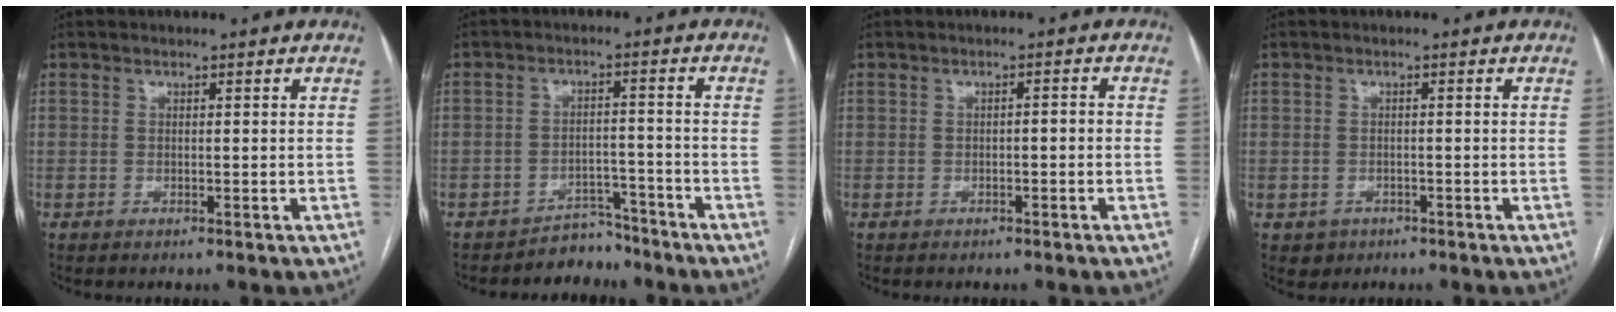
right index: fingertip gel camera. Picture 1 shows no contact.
{"total": 4.3, "force": [-3.8, 1.8, -0.8], "torque": [0.020, 0.021, -0.057]}
{"total": 1.3, "force": [-0.3, 0.4, 1.2], "torque": [-0.017, 0.008, -0.003]}
{"total": 2.5, "force": [-1.1, 2.2, 0.2], "torque": [0.005, 0.007, -0.012]}